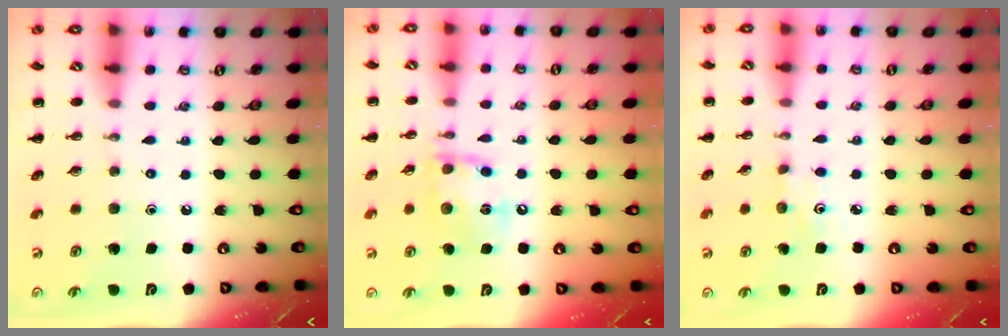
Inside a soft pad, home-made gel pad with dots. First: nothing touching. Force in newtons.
{"total": 12.4, "press": 12.3, "slide": 1.7}
{"total": 2.2, "press": 2.1, "slide": 0.7}